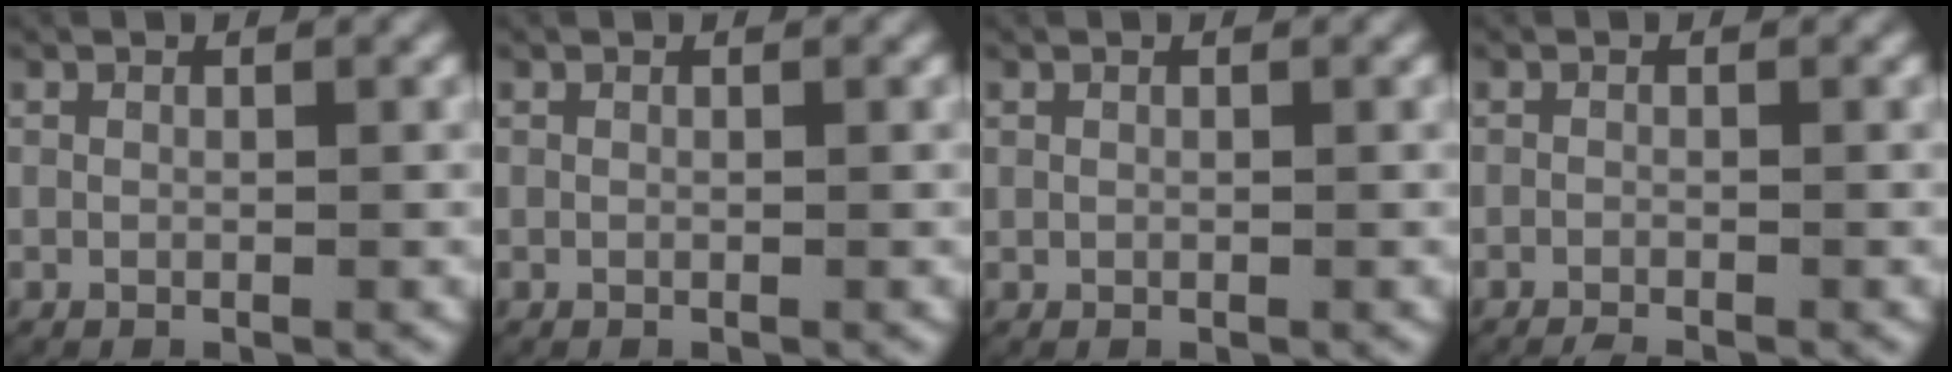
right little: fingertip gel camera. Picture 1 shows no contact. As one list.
[{"total": 0.0}, {"total": 0.0}, {"total": 1.5, "force": [-1.5, 0.2, 0.3], "torque": [-0.005, -0.003, -0.026]}]